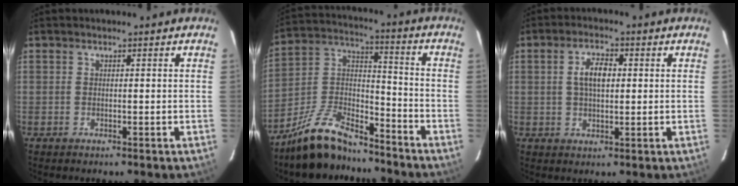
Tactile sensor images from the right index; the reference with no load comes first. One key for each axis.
{"total": 14.6, "fx": -11.6, "fy": 5.5, "fz": 6.9, "tx": -0.156, "ty": 0.029, "tz": -0.208}
{"total": 5.2, "fx": 0.8, "fy": 2.5, "fz": 4.5, "tx": -0.083, "ty": 0.011, "tz": 0.017}